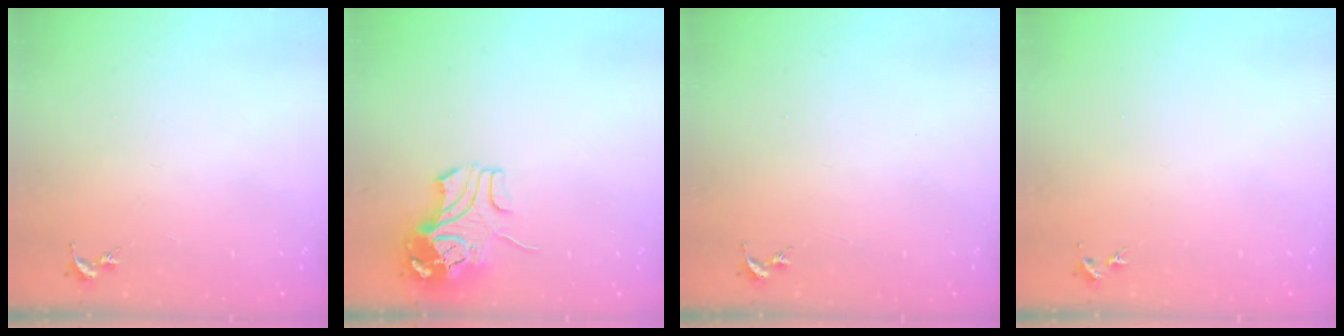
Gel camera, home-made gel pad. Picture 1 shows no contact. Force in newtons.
{"total": 10.0, "press": 10.0, "slide": 1.3}
{"total": 0.0}
{"total": 3.9, "press": 3.8, "slide": 0.6}